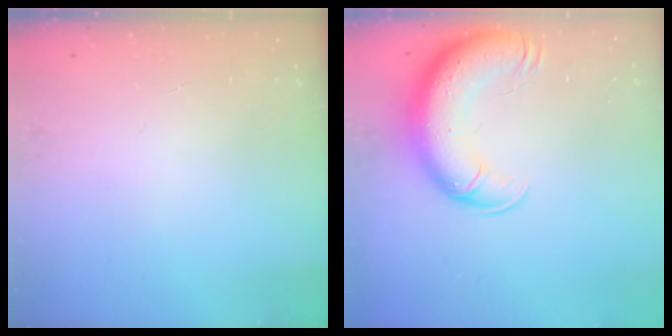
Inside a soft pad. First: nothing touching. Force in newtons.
{"total": 15.5, "press": 15.1, "slide": 3.7}